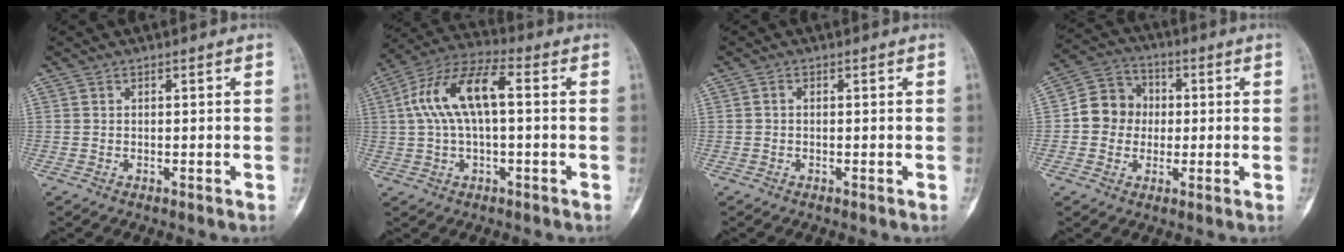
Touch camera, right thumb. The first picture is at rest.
{"total": 13.2, "force": [1.6, 5.6, 11.9], "torque": [-0.242, 0.042, 0.025]}
{"total": 0.5, "force": [-0.1, 0.4, 0.4], "torque": [-0.007, 0.001, -0.005]}
{"total": 9.0, "force": [-0.2, 8.2, 3.6], "torque": [-0.029, 0.023, -0.015]}